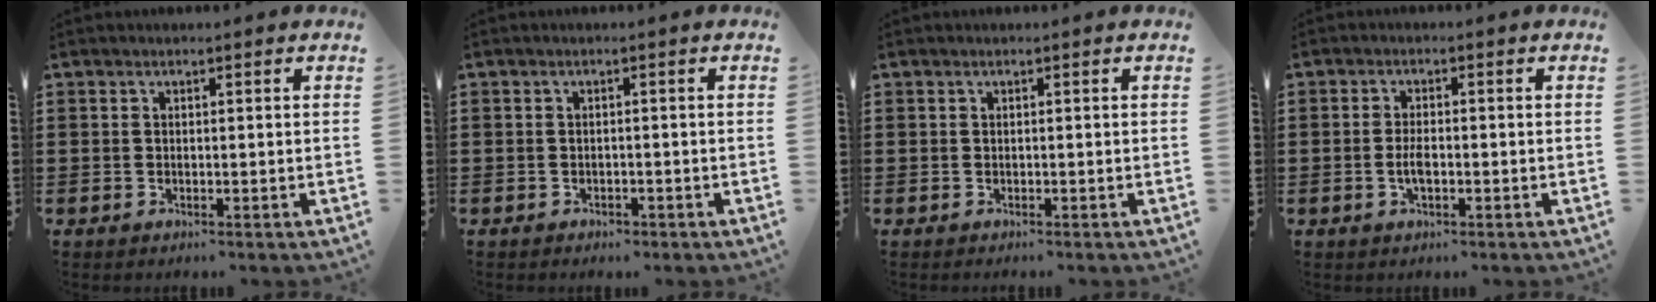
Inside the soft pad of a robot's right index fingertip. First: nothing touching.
{"total": 0.9, "force": [-0.8, 0.4, 0.1], "torque": [-0.006, 0.002, -0.019]}
{"total": 0.0}
{"total": 3.0, "force": [-0.8, 0.9, 2.7], "torque": [-0.057, -0.003, -0.018]}